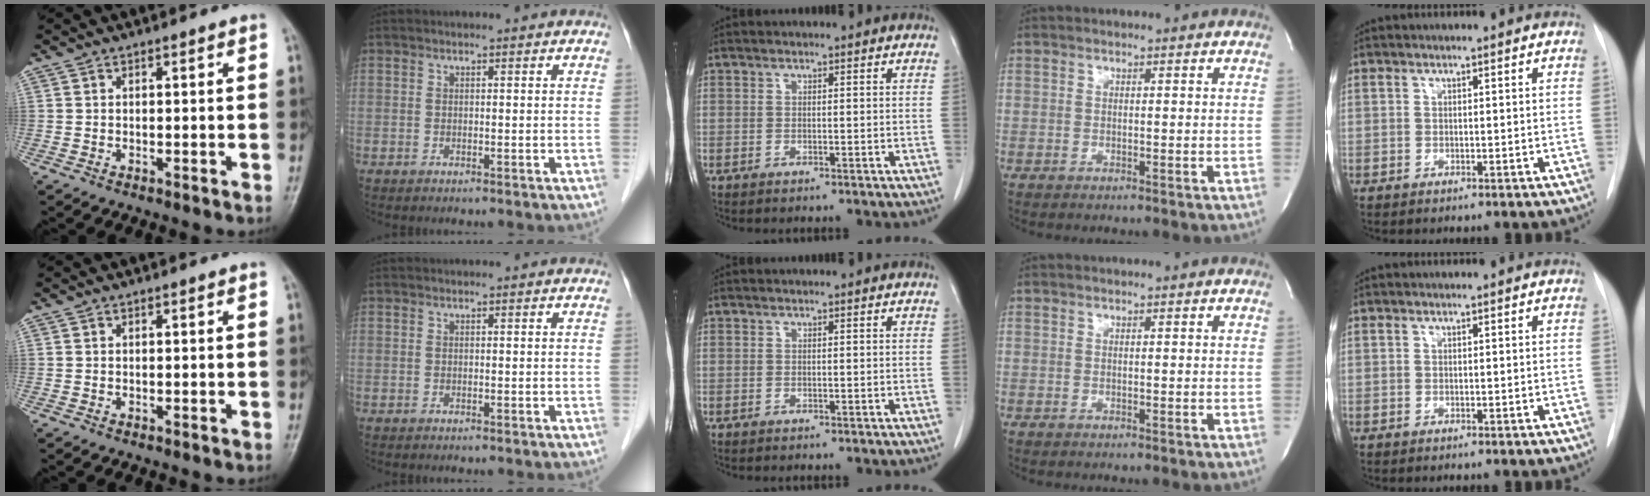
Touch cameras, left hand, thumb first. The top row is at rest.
{}